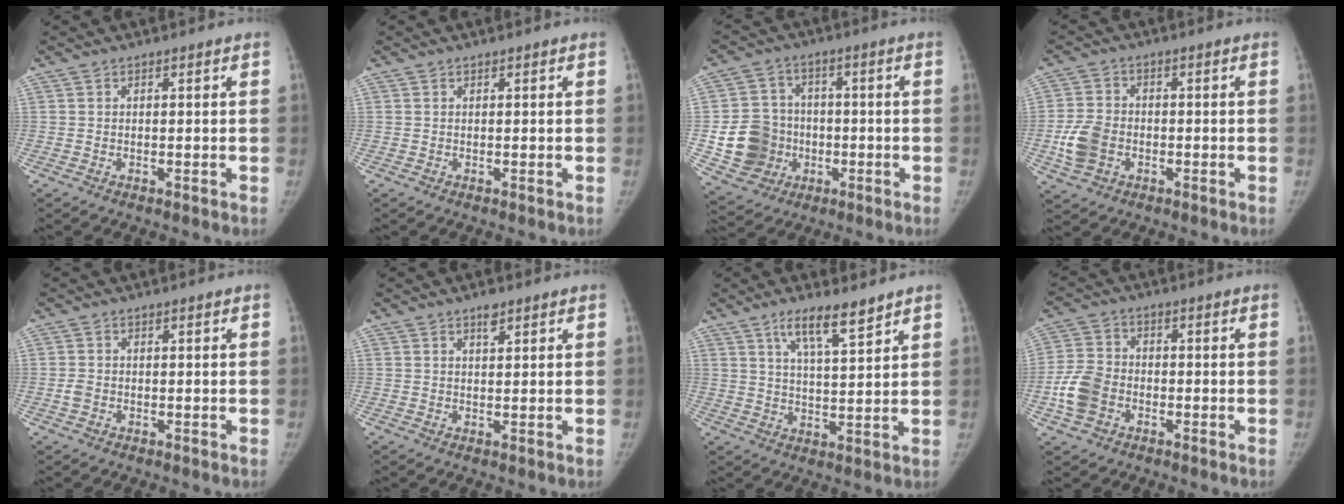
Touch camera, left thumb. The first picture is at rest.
{"total": 0.0}
{"total": 12.0, "force": [-2.1, 10.9, 4.6], "torque": [-0.057, 0.014, -0.028]}
{"total": 7.1, "force": [-1.9, 5.4, 4.3], "torque": [-0.085, 0.008, -0.036]}
{"total": 1.5, "force": [-0.4, 1.2, 0.8], "torque": [-0.018, 0.001, -0.008]}
{"total": 2.2, "force": [1.5, 0.9, 1.3], "torque": [-0.015, -0.008, 0.024]}
{"total": 7.8, "force": [5.5, 1.6, 5.3], "torque": [-0.084, -0.032, 0.100]}
{"total": 7.9, "force": [-2.5, 5.9, 4.5], "torque": [-0.089, 0.015, -0.052]}